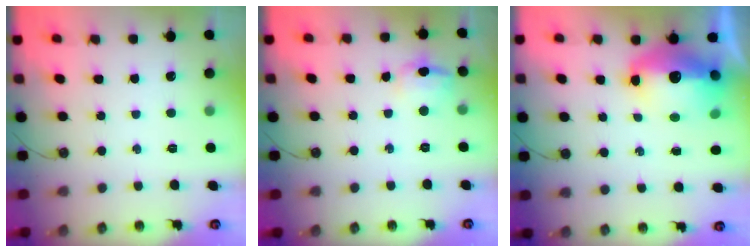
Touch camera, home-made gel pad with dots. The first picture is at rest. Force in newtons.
{"total": 8.9, "press": 8.8, "slide": 1.2}
{"total": 16.7, "press": 16.6, "slide": 1.7}